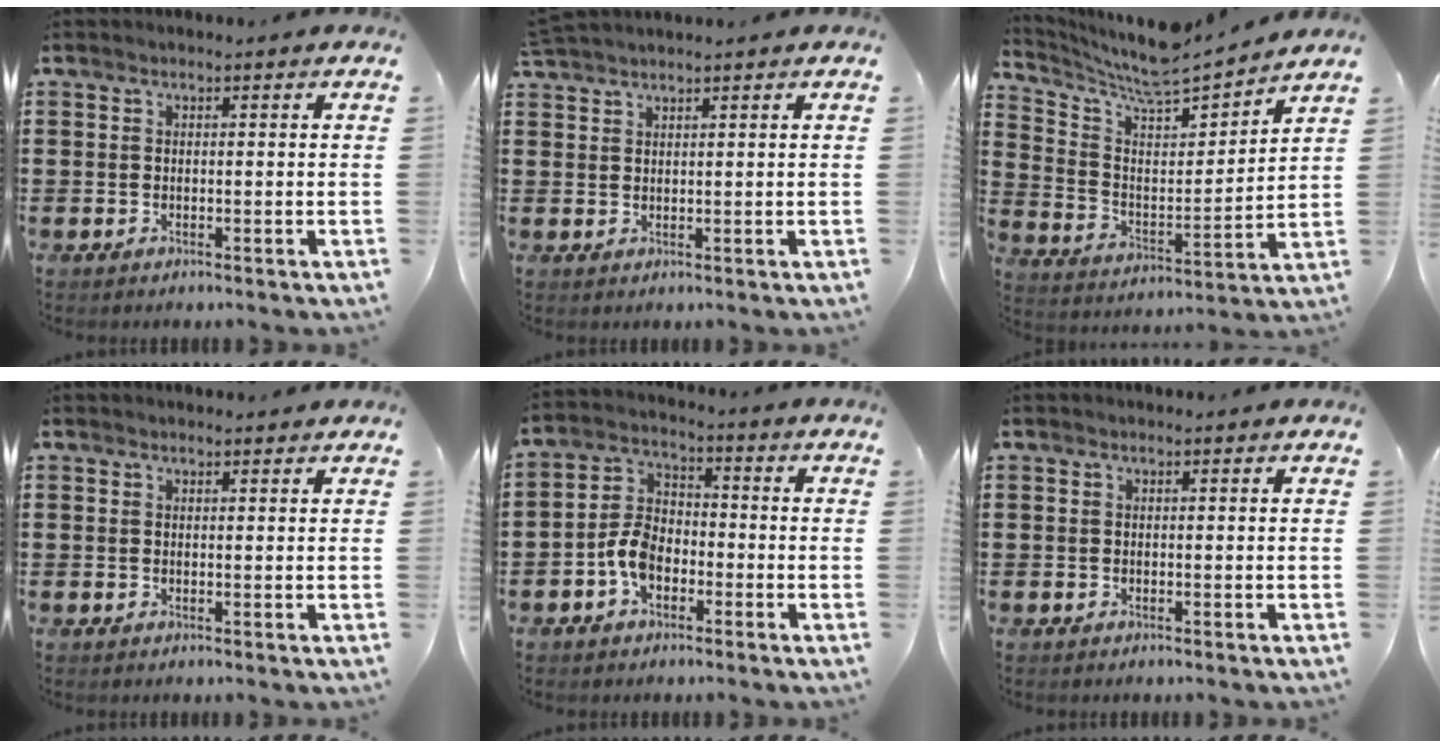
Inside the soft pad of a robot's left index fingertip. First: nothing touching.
{"total": 2.2, "force": [2.2, -0.1, 0.3], "torque": [-0.012, 0.001, 0.044]}
{"total": 7.4, "force": [6.9, 0.9, 2.6], "torque": [-0.083, -0.059, 0.116]}
{"total": 0.8, "force": [0.8, 0.2, 0.2], "torque": [-0.005, 0.001, 0.015]}
{"total": 6.2, "force": [-2.5, 4.1, 3.9], "torque": [-0.098, 0.008, -0.054]}
{"total": 0.0}